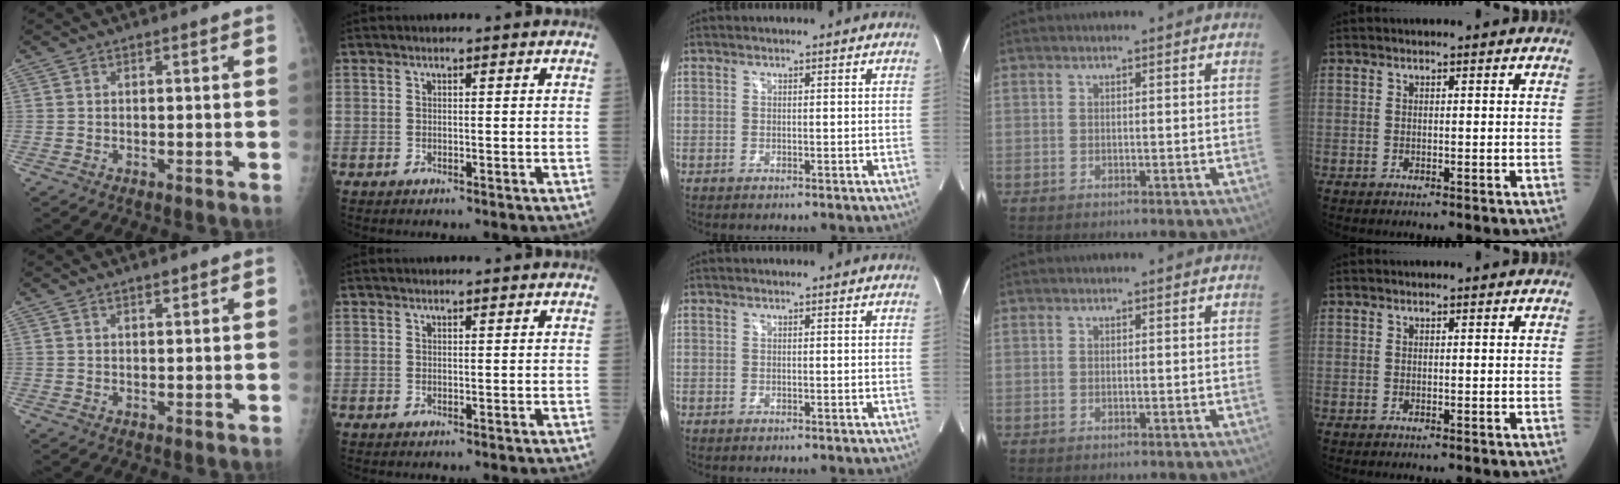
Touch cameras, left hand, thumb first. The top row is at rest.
{"thumb": {"total": 1.2, "force": [1.0, 0.2, 0.6], "torque": [-0.006, -0.007, 0.019]}, "index": {"total": 2.8, "force": [2.6, 0.2, 0.9], "torque": [-0.005, 0.026, 0.036]}}